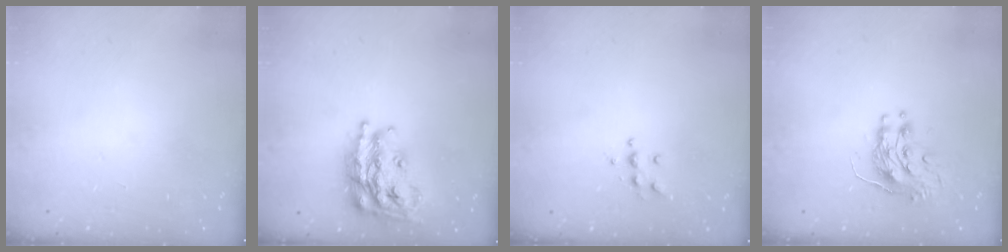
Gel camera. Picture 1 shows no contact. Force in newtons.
{"total": 22.0, "press": 21.9, "slide": 1.4}
{"total": 5.7, "press": 5.7, "slide": 0.9}
{"total": 9.2, "press": 9.2, "slide": 0.7}